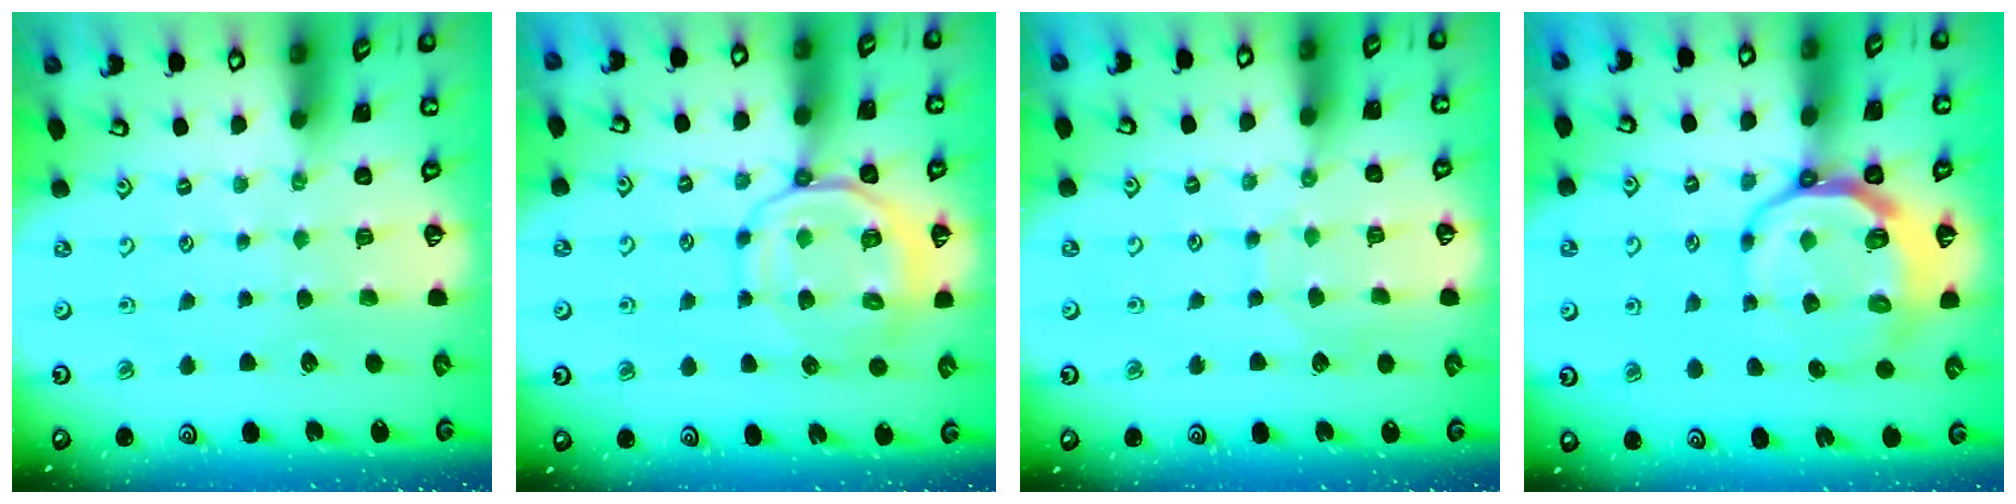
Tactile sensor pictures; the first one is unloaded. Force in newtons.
{"total": 12.4, "press": 12.3, "slide": 1.8}
{"total": 6.2, "press": 6.2, "slide": 0.5}
{"total": 9.8, "press": 9.2, "slide": 3.5}